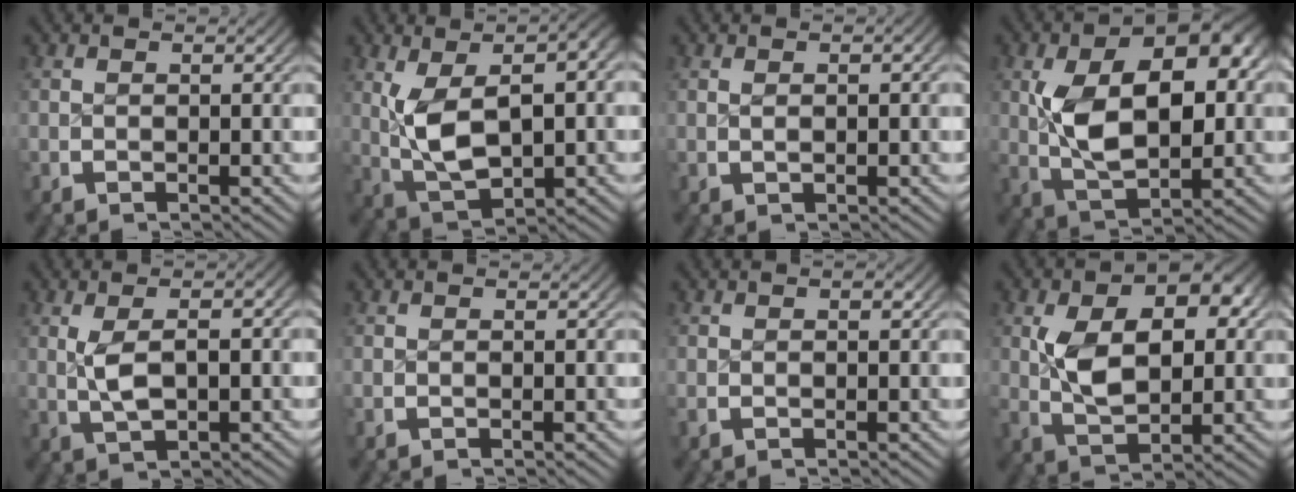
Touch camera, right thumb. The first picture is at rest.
{"total": 10.6, "force": [0.8, 6.0, 8.7], "torque": [-0.152, -0.002, 0.024]}
{"total": 0.9, "force": [0.1, 0.3, 0.9], "torque": [-0.015, -0.006, 0.005]}
{"total": 11.5, "force": [0.8, 6.8, 9.2], "torque": [-0.179, -0.016, 0.024]}
{"total": 4.0, "force": [0.1, 1.7, 3.6], "torque": [-0.073, -0.004, 0.014]}
{"total": 0.0}
{"total": 0.6, "force": [0.1, 0.4, 0.5], "torque": [-0.009, -0.001, 0.000]}
{"total": 8.4, "force": [0.6, 5.4, 6.5], "torque": [-0.127, -0.017, 0.020]}